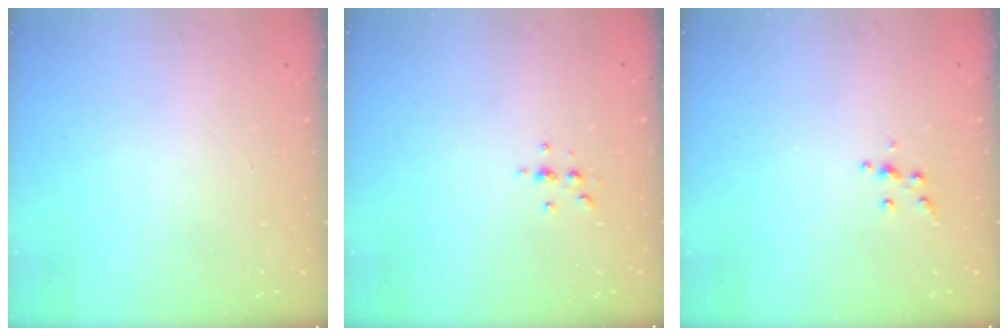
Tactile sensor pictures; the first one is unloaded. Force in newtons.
{"total": 2.4, "press": 2.4, "slide": 0.3}
{"total": 4.8, "press": 4.8, "slide": 0.6}